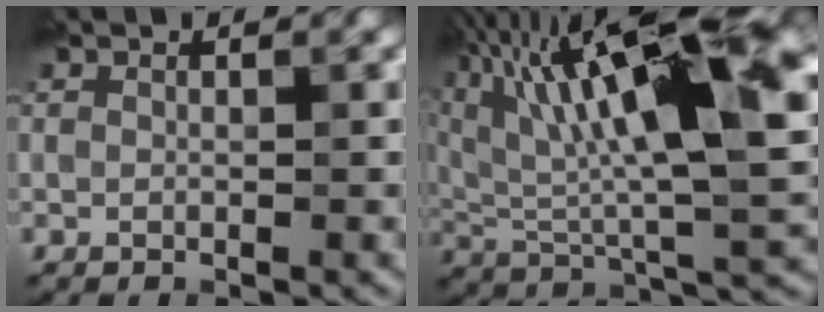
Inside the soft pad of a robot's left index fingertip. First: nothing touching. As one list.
[{"total": 17.6, "force": [6.0, 5.8, 15.4], "torque": [-0.273, 0.026, 0.097]}]